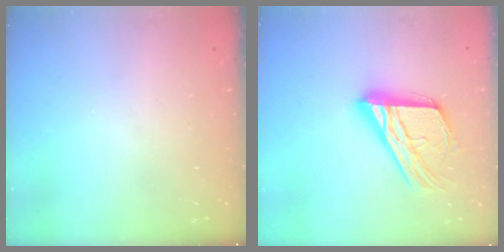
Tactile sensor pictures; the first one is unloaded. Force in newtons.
{"total": 20.4, "press": 20.4, "slide": 1.8}